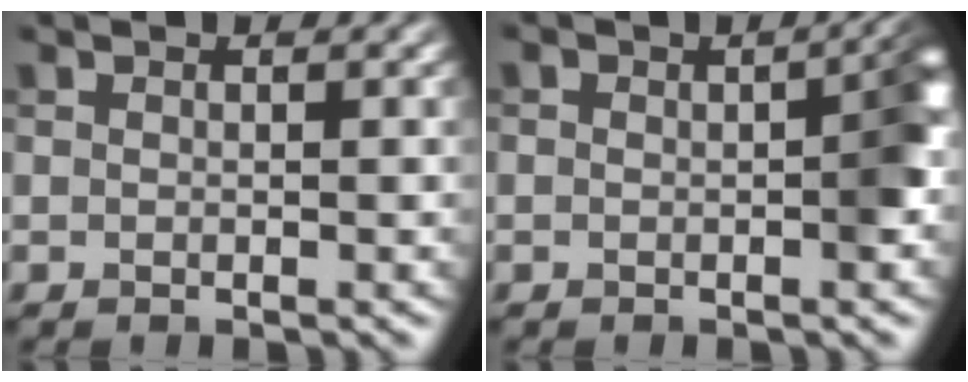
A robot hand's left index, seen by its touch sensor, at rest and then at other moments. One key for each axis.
{"total": 2.7, "fx": -0.3, "fy": 1.0, "fz": 2.5, "tx": -0.033, "ty": 0.006, "tz": -0.007}